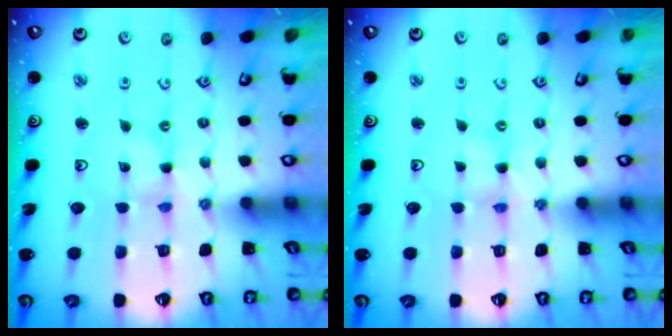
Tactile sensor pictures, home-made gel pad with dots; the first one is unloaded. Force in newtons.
{"total": 0.7, "press": 0.7, "slide": 0.1}